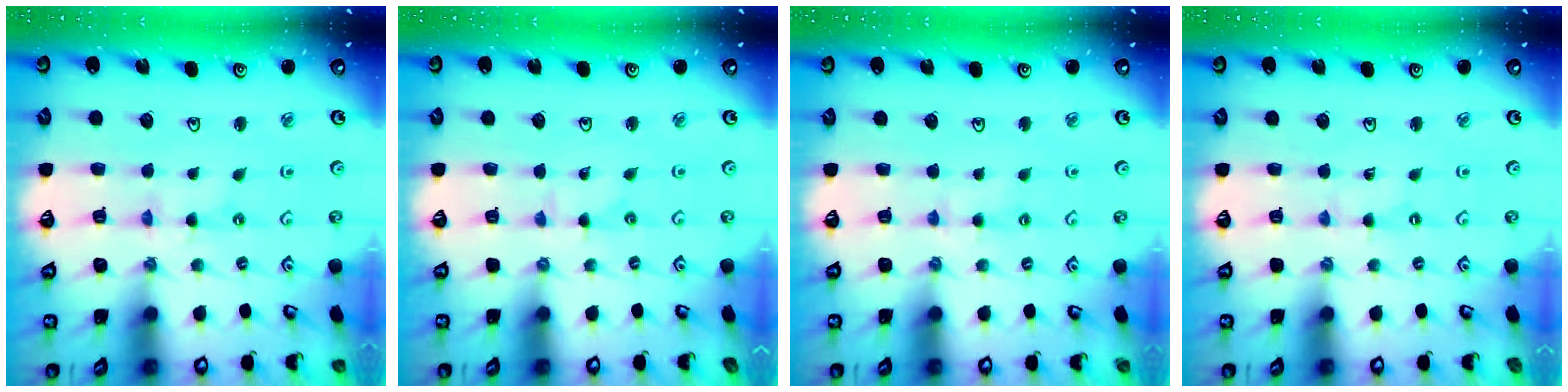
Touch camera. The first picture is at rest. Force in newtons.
{"total": 0.0}
{"total": 2.8, "press": 2.8, "slide": 0.4}
{"total": 0.0}